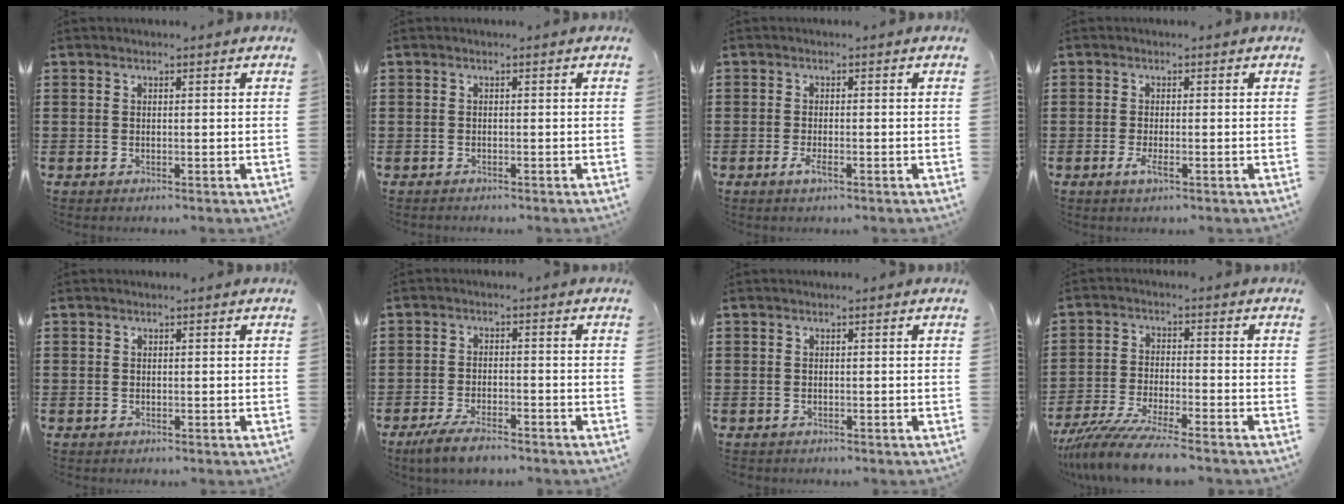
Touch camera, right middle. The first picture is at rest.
{"total": 0.6, "force": [-0.5, 0.3, -0.1], "torque": [0.003, 0.004, -0.012]}
{"total": 2.0, "force": [-0.8, 0.6, 1.7], "torque": [-0.037, -0.002, -0.018]}
{"total": 2.0, "force": [-0.7, 0.5, 1.8], "torque": [-0.039, -0.004, -0.014]}
{"total": 0.5, "force": [-0.1, 0.5, 0.0], "torque": [0.000, 0.005, -0.004]}
{"total": 4.4, "force": [-3.6, 0.9, 2.2], "torque": [-0.051, -0.001, -0.073]}
{"total": 0.6, "force": [-0.5, 0.4, -0.1], "torque": [0.001, 0.004, -0.012]}
{"total": 7.4, "force": [-6.6, -0.1, 3.4], "torque": [-0.082, -0.015, -0.131]}